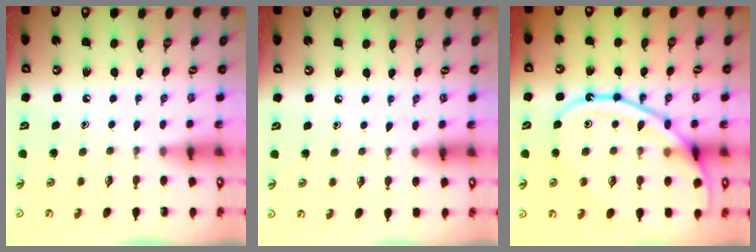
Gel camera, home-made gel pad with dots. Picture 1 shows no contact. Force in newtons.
{"total": 4.6, "press": 4.5, "slide": 0.7}
{"total": 16.3, "press": 16.3, "slide": 1.3}